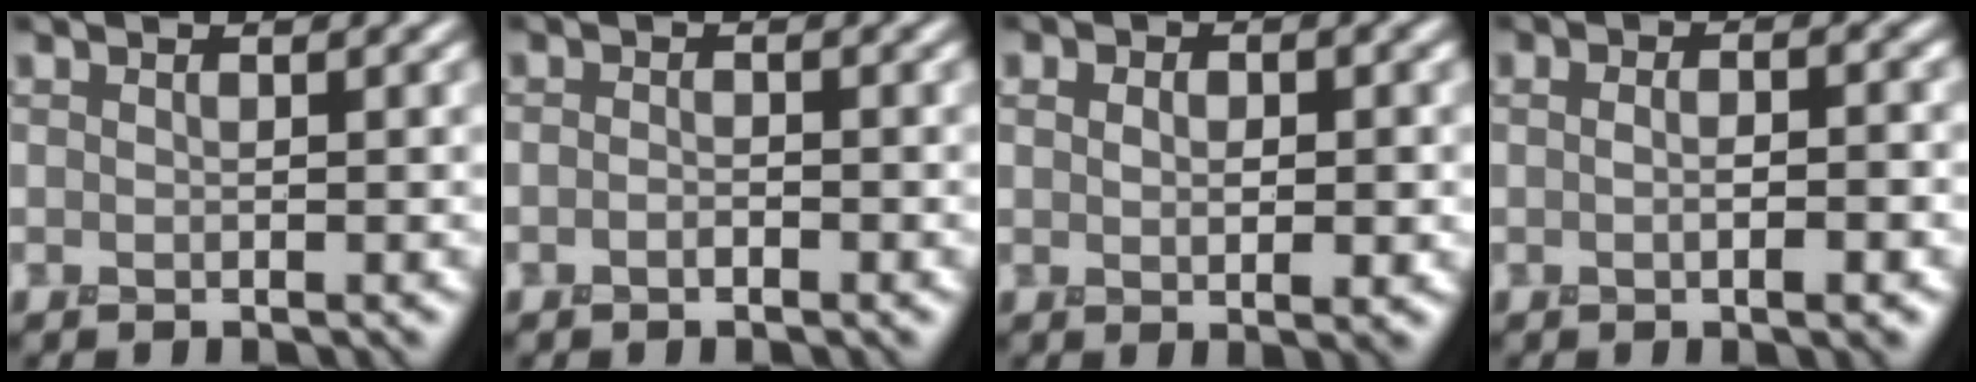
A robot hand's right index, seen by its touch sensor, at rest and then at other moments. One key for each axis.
{"total": 0.8, "fx": -0.5, "fy": 0.4, "fz": 0.5, "tx": -0.012, "ty": 0.002, "tz": -0.011}
{"total": 3.2, "fx": 0.4, "fy": 2.0, "fz": 2.4, "tx": -0.029, "ty": 0.003, "tz": 0.001}
{"total": 3.8, "fx": -0.2, "fy": 2.0, "fz": 3.3, "tx": -0.020, "ty": 0.006, "tz": -0.010}